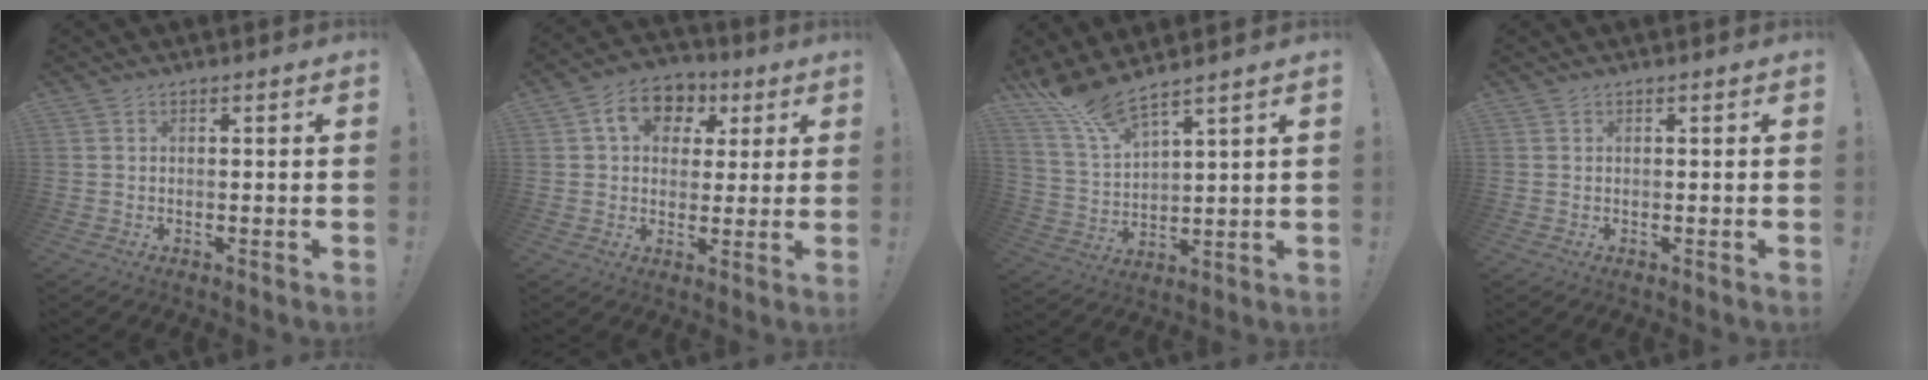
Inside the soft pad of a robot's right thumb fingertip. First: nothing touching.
{"total": 11.6, "force": [4.1, 9.0, 6.1], "torque": [-0.094, 0.001, 0.080]}
{"total": 10.2, "force": [9.1, 1.1, 4.6], "torque": [-0.107, -0.057, 0.167]}
{"total": 0.0}